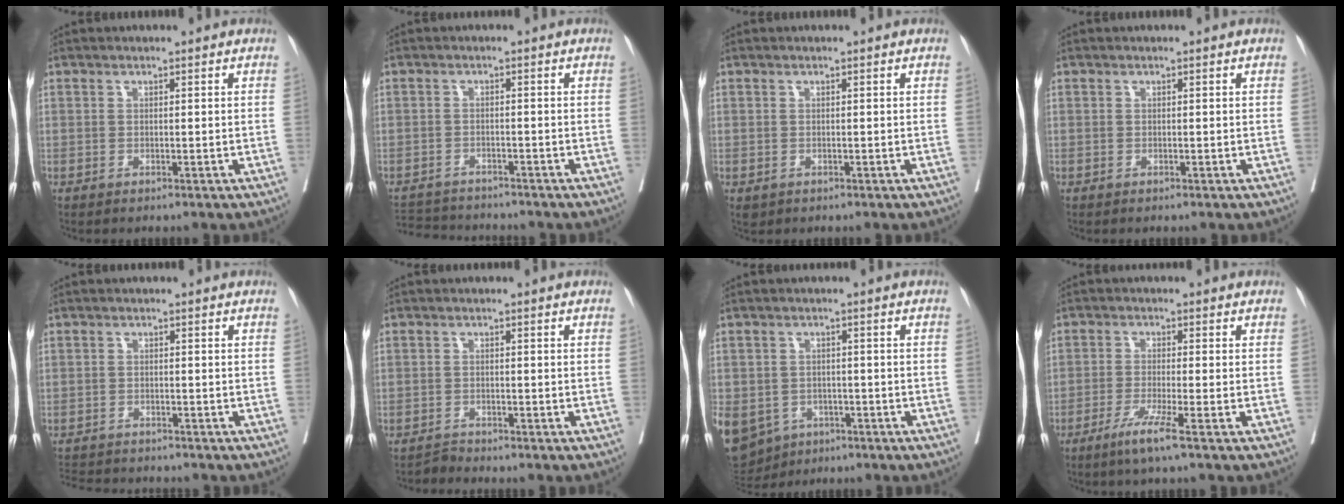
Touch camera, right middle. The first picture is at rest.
{"total": 7.2, "force": [-6.9, 1.3, 1.1], "torque": [-0.017, 0.000, -0.108]}
{"total": 0.8, "force": [-0.3, 0.7, 0.3], "torque": [-0.007, 0.001, 0.003]}
{"total": 0.0}
{"total": 6.0, "force": [-5.6, 2.0, 0.9], "torque": [-0.008, -0.004, -0.089]}
{"total": 1.3, "force": [-1.1, -0.4, -0.5], "torque": [0.010, -0.013, -0.019]}
{"total": 16.8, "force": [-7.7, 13.5, 6.4], "torque": [-0.202, -0.005, -0.101]}
{"total": 4.6, "force": [-2.8, -0.8, 3.6], "torque": [-0.068, -0.013, -0.059]}